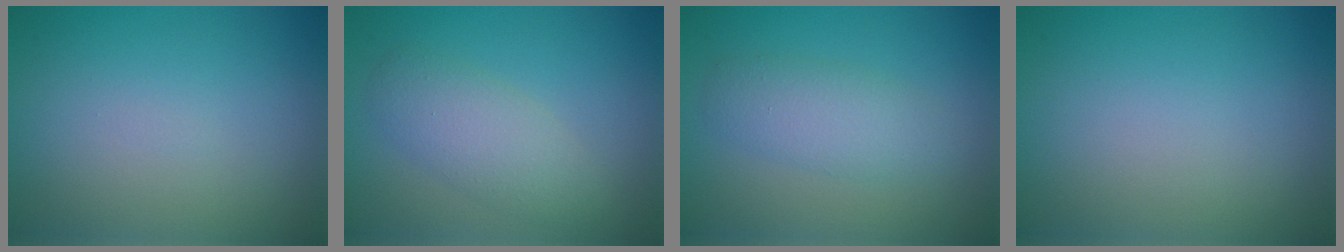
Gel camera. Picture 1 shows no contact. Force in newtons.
{"total": 3.5, "press": 3.5, "slide": 0.2}
{"total": 3.0, "press": 3.0, "slide": 0.1}
{"total": 0.0}